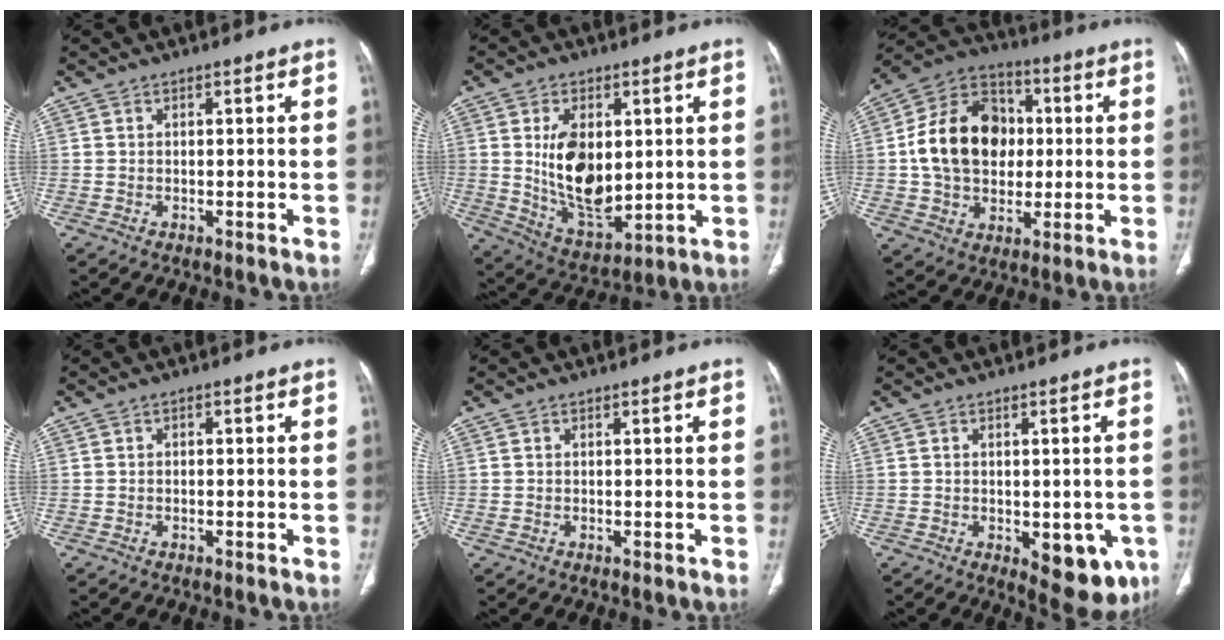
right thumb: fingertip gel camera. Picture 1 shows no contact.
{"total": 14.3, "force": [1.7, 8.2, 11.6], "torque": [-0.178, -0.020, 0.046]}
{"total": 18.3, "force": [1.1, 14.1, 11.6], "torque": [-0.170, 0.024, 0.018]}
{"total": 0.7, "force": [-0.1, 0.5, 0.5], "torque": [-0.005, 0.002, -0.003]}
{"total": 0.0}
{"total": 10.4, "force": [-3.3, 5.2, 8.4], "torque": [-0.074, -0.008, -0.029]}